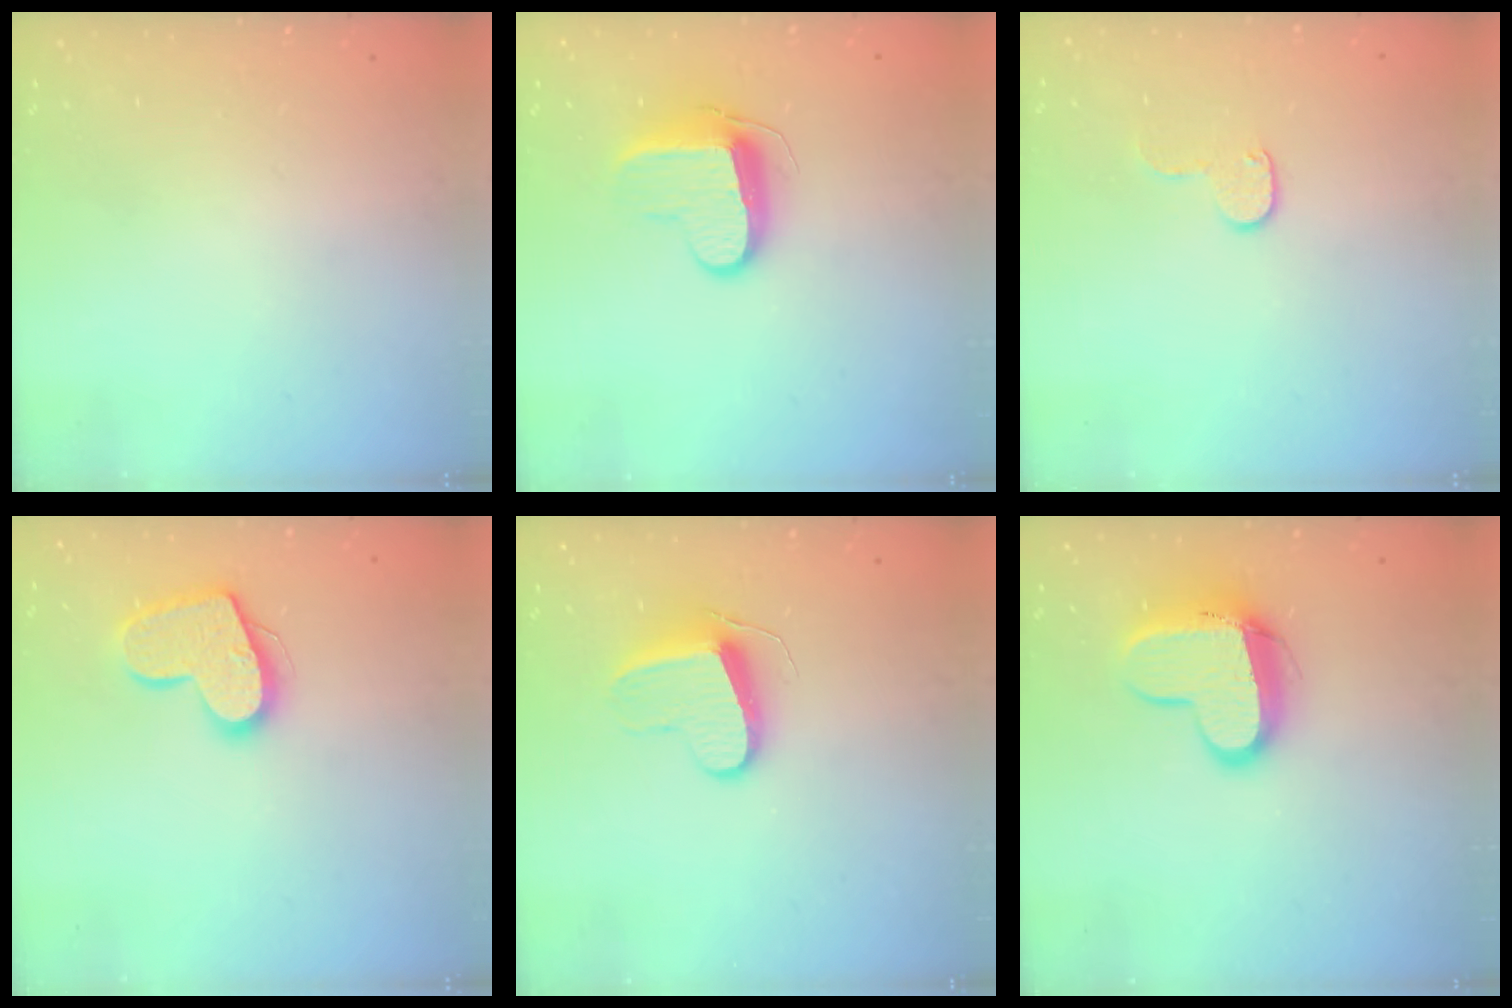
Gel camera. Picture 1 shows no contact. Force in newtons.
{"total": 9.4, "press": 9.4, "slide": 0.7}
{"total": 4.5, "press": 4.5, "slide": 0.5}
{"total": 15.3, "press": 15.3, "slide": 1.1}
{"total": 9.9, "press": 9.9, "slide": 0.8}
{"total": 12.1, "press": 12.0, "slide": 0.9}